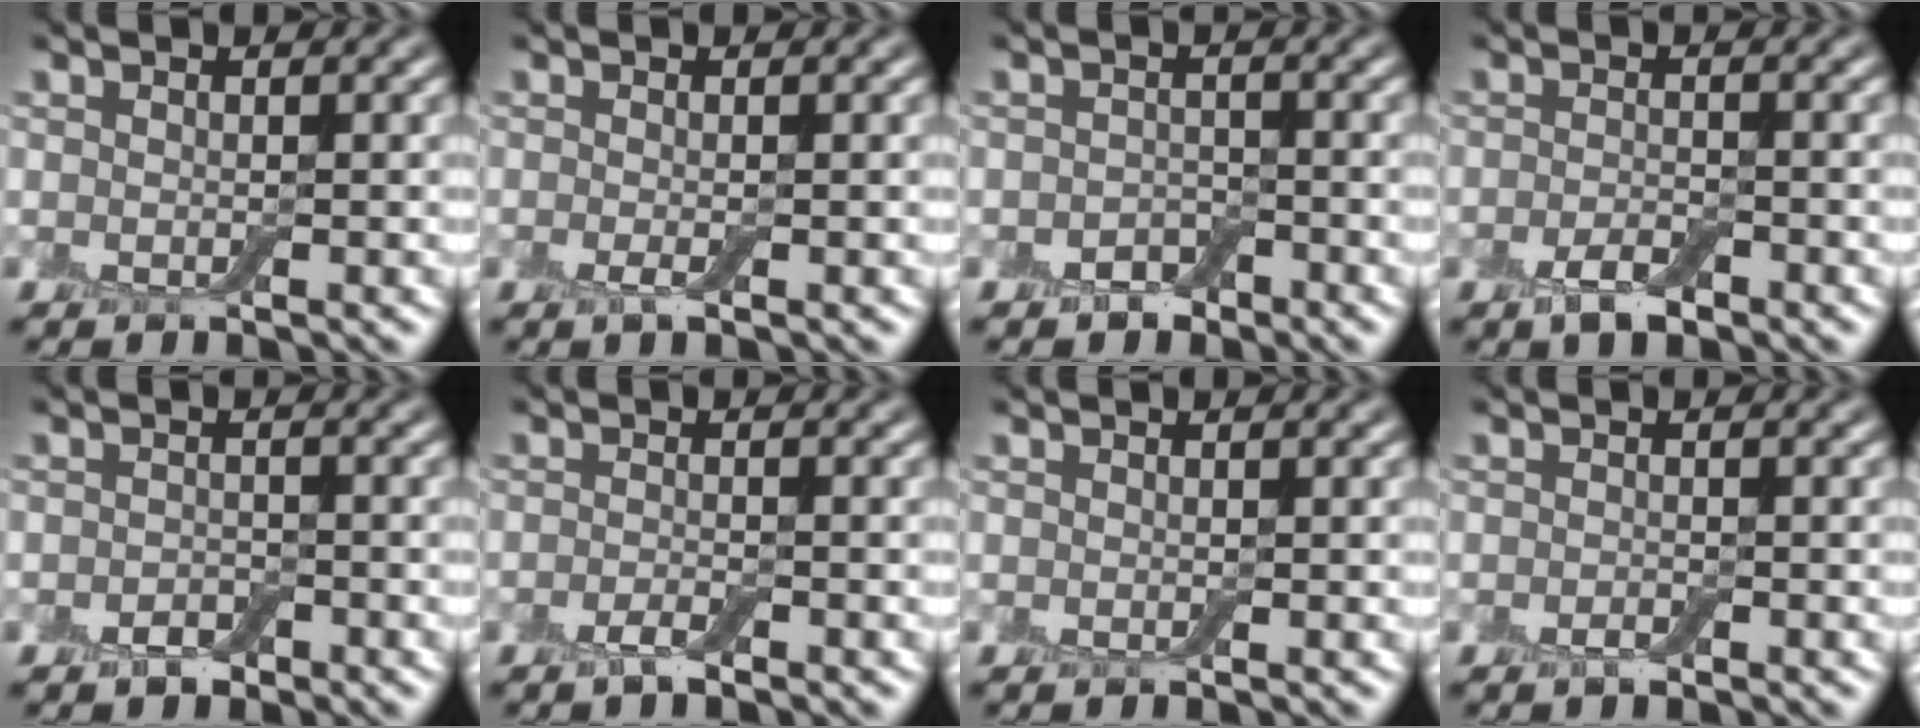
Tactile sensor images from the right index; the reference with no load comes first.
{"total": 0.8, "force": [-0.3, 0.1, 0.7], "torque": [-0.015, -0.006, -0.006]}
{"total": 1.5, "force": [-1.1, 0.9, 0.2], "torque": [-0.001, 0.003, -0.020]}
{"total": 2.2, "force": [-1.5, 0.8, 1.4], "torque": [-0.028, 0.000, -0.028]}
{"total": 1.3, "force": [-0.9, 0.8, 0.4], "torque": [-0.007, 0.001, -0.017]}
{"total": 1.3, "force": [-1.0, 0.2, 0.7], "torque": [-0.015, 0.000, -0.021]}
{"total": 0.0}
{"total": 0.7, "force": [-0.5, 0.2, 0.3], "torque": [-0.008, 0.000, -0.009]}